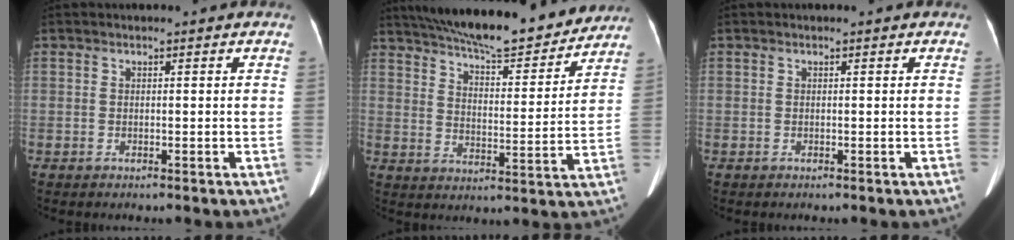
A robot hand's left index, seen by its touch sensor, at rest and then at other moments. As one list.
[{"total": 19.7, "force": [17.6, 3.2, 8.3], "torque": [-0.137, -0.001, 0.250]}, {"total": 0.0}]